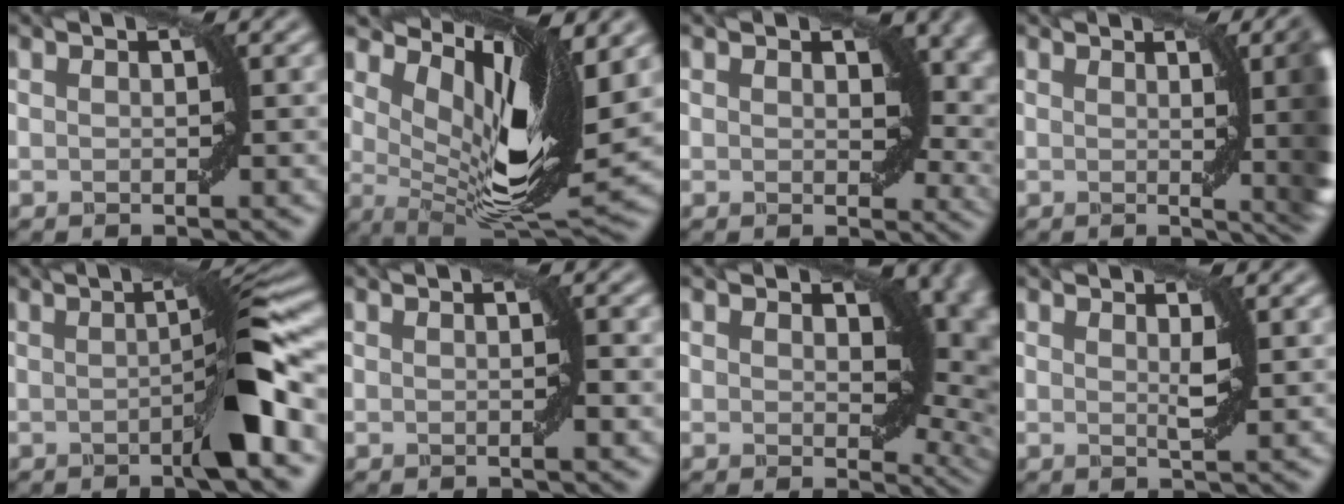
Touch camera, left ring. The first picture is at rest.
{"total": 11.9, "force": [4.4, 4.0, 10.3], "torque": [-0.173, -0.003, 0.087]}
{"total": 5.7, "force": [1.7, 3.2, 4.5], "torque": [-0.053, -0.001, 0.028]}
{"total": 10.1, "force": [0.9, 3.3, 9.5], "torque": [-0.055, 0.016, 0.007]}
{"total": 6.0, "force": [-1.0, 0.6, 5.9], "torque": [-0.079, 0.011, -0.023]}
{"total": 0.8, "force": [0.0, -0.1, 0.8], "torque": [-0.013, 0.002, -0.001]}
{"total": 9.7, "force": [2.1, 5.7, 7.6], "torque": [-0.086, -0.011, 0.036]}
{"total": 1.1, "force": [0.5, 0.0, 1.0], "torque": [-0.017, -0.005, 0.007]}